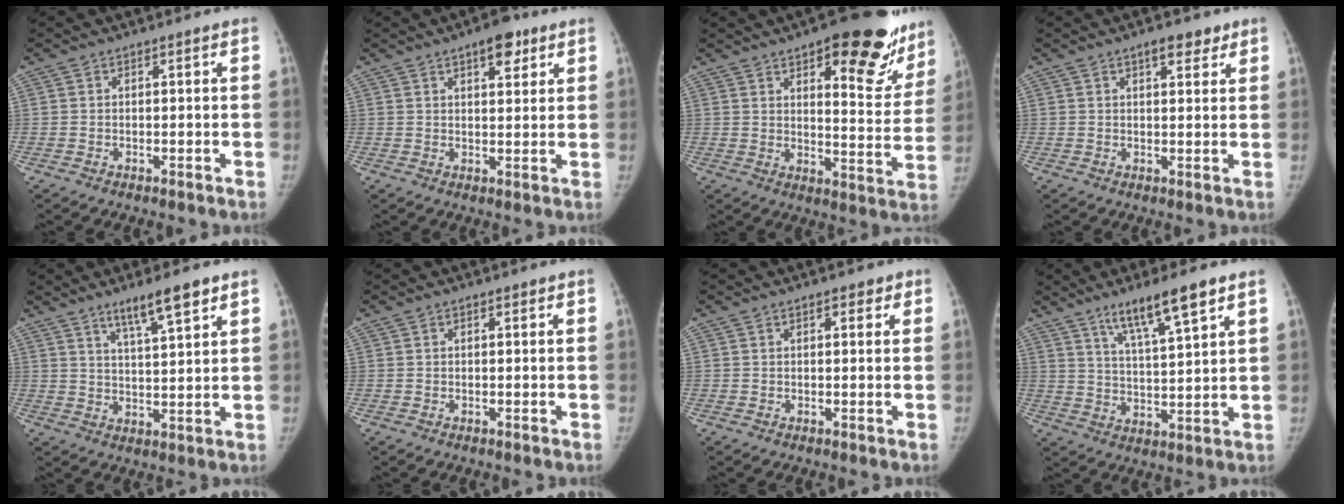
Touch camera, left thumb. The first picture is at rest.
{"total": 6.1, "force": [3.6, 2.6, 4.2], "torque": [-0.039, -0.014, 0.045]}
{"total": 22.2, "force": [13.6, 8.4, 15.4], "torque": [-0.138, -0.068, 0.171]}
{"total": 4.3, "force": [2.8, 1.9, 2.8], "torque": [-0.022, -0.012, 0.037]}
{"total": 8.2, "force": [5.5, 1.1, 5.9], "torque": [-0.095, -0.029, 0.096]}
{"total": 0.0}
{"total": 2.2, "force": [1.2, 1.2, 1.4], "torque": [-0.006, -0.001, 0.012]}
{"total": 10.9, "force": [7.0, 1.4, 8.3], "torque": [-0.140, -0.031, 0.124]}